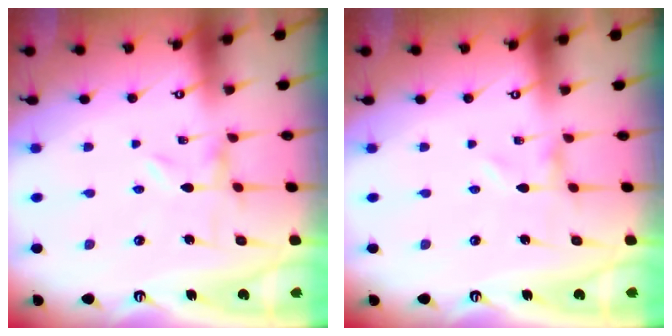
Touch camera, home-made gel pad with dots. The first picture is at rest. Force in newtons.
{"total": 0.0}